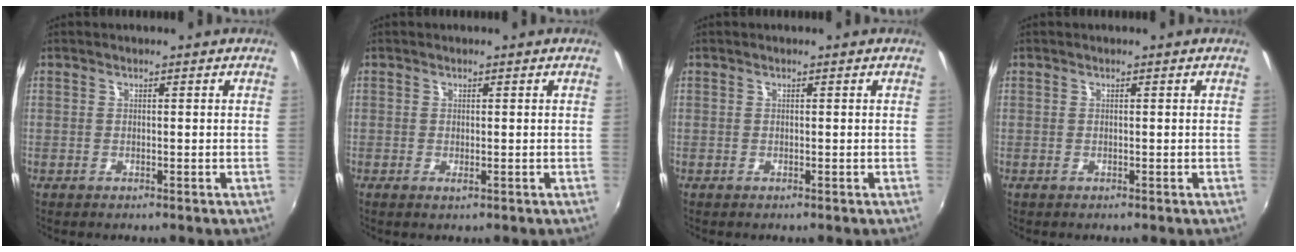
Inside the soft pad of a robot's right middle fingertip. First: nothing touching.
{"total": 0.7, "force": [-0.1, 0.2, 0.6], "torque": [-0.012, -0.002, -0.003]}
{"total": 0.0}
{"total": 0.0}